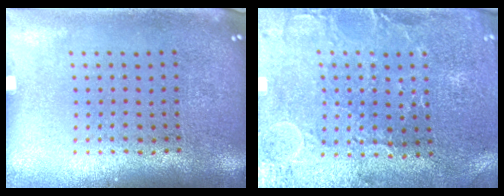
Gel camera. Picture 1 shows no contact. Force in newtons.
{"total": 0.7, "press": 0.5, "slide": 0.4}